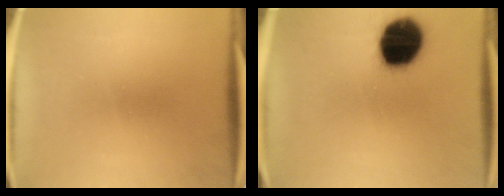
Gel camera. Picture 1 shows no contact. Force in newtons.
{"total": 19.2}